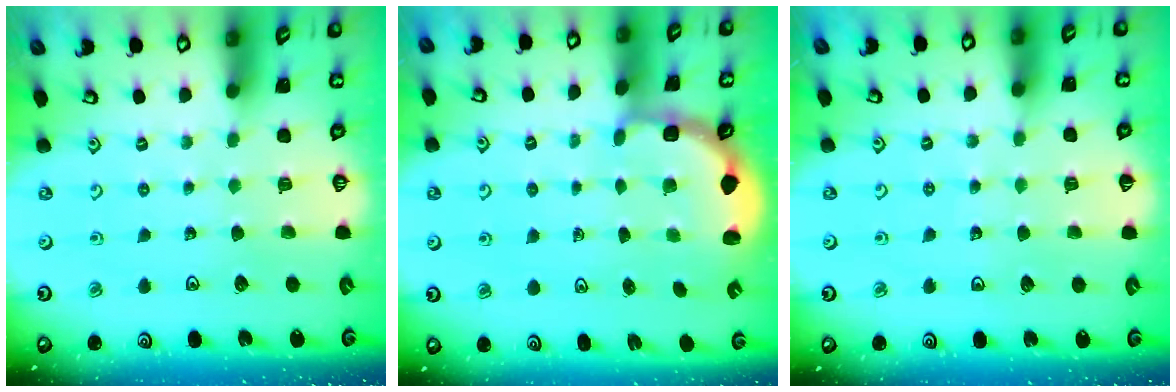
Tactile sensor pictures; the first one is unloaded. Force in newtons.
{"total": 2.7, "press": 2.3, "slide": 1.4}
{"total": 2.9, "press": 2.8, "slide": 0.3}